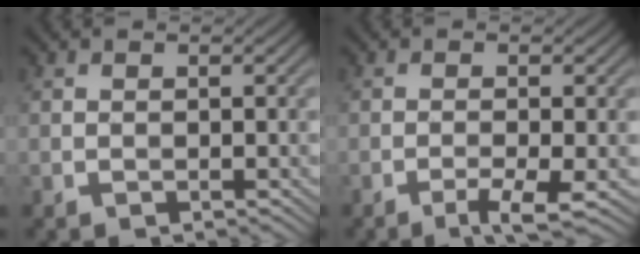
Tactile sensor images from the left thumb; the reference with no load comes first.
{"total": 3.1, "force": [-1.7, 0.1, 2.6], "torque": [-0.049, 0.001, -0.035]}